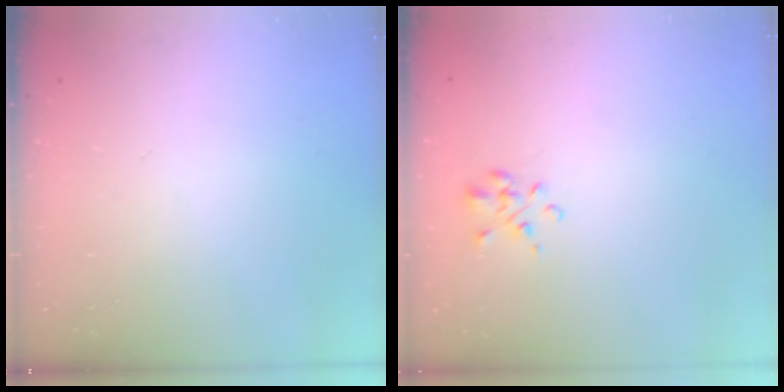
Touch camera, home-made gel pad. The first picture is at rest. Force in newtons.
{"total": 1.3, "press": 1.2, "slide": 0.7}